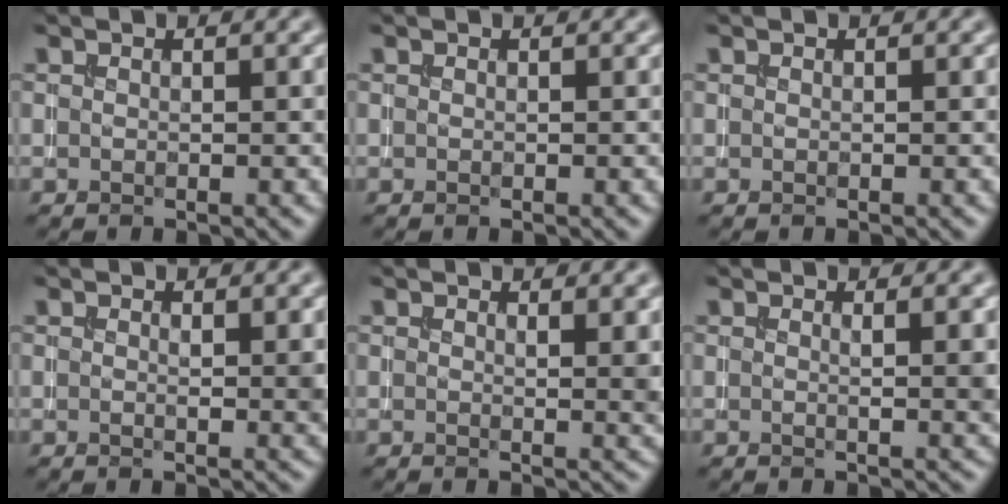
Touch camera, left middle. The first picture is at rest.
{"total": 0.0}
{"total": 0.0}
{"total": 1.4, "force": [0.4, 0.4, 1.3], "torque": [-0.015, -0.005, 0.010]}
{"total": 1.8, "force": [1.1, 0.3, 1.4], "torque": [-0.013, -0.006, 0.020]}
{"total": 1.6, "force": [0.5, 0.2, 1.5], "torque": [-0.013, -0.002, 0.007]}